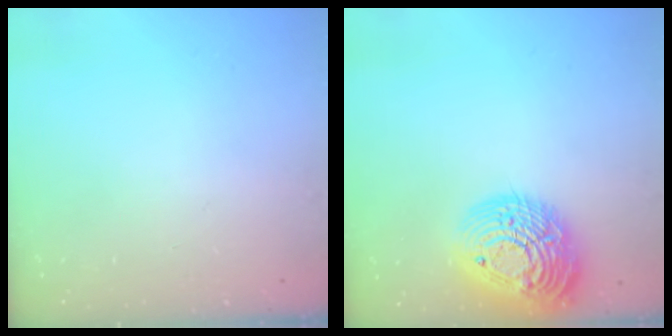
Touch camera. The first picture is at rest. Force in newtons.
{"total": 21.9, "press": 21.8, "slide": 1.9}